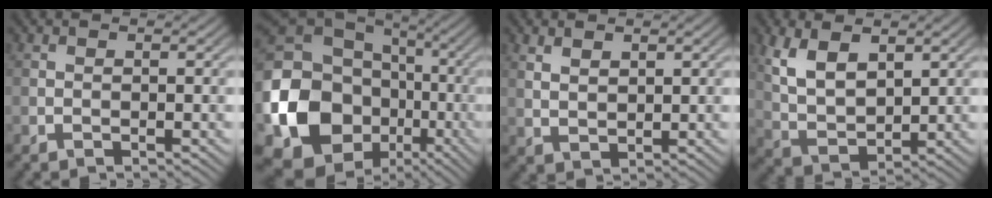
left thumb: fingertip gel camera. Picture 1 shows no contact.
{"total": 18.9, "force": [-5.0, 15.5, 9.5], "torque": [-0.250, -0.042, -0.088]}
{"total": 2.4, "force": [1.6, 1.0, 1.5], "torque": [-0.034, -0.005, 0.040]}
{"total": 8.0, "force": [3.8, 4.1, 5.8], "torque": [-0.135, -0.003, 0.080]}